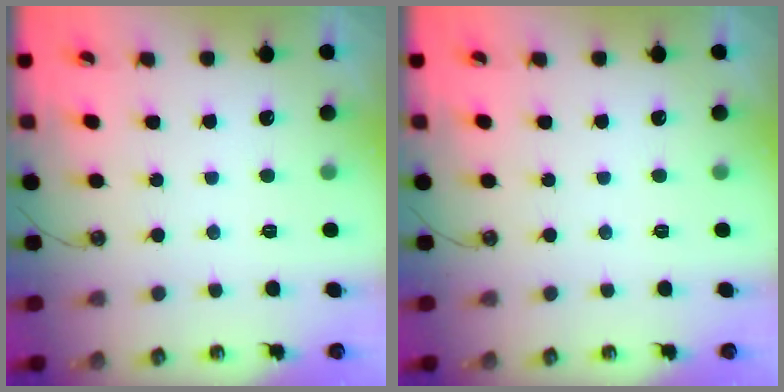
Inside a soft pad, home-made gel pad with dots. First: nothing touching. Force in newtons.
{"total": 0.0}